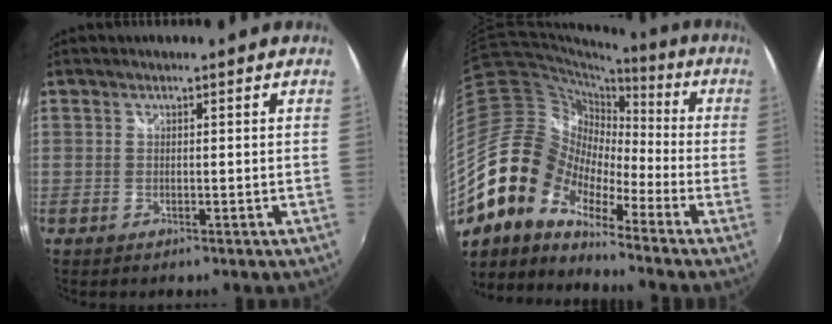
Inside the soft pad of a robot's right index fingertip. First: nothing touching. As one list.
[{"total": 16.9, "force": [-10.9, 9.6, 8.5], "torque": [-0.161, 0.008, -0.233]}]